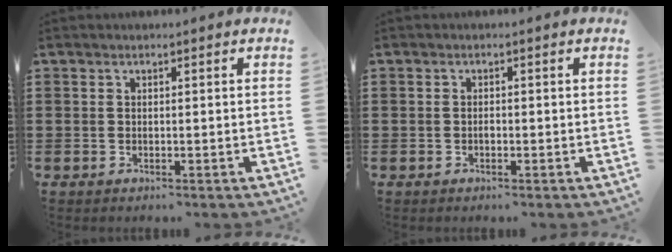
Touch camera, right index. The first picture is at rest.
{"total": 0.6, "force": [-0.3, 0.3, 0.4], "torque": [-0.009, -0.002, -0.005]}